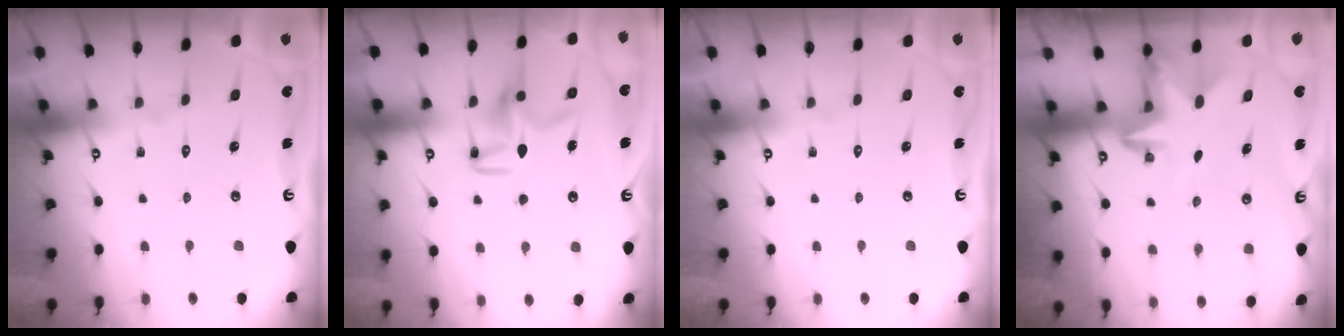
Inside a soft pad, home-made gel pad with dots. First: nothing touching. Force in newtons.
{"total": 10.1, "press": 10.1, "slide": 0.3}
{"total": 0.0}
{"total": 3.1, "press": 3.0, "slide": 0.8}